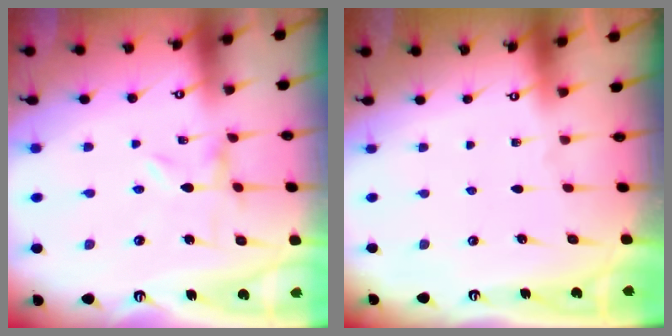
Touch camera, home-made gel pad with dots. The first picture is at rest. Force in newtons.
{"total": 0.0}